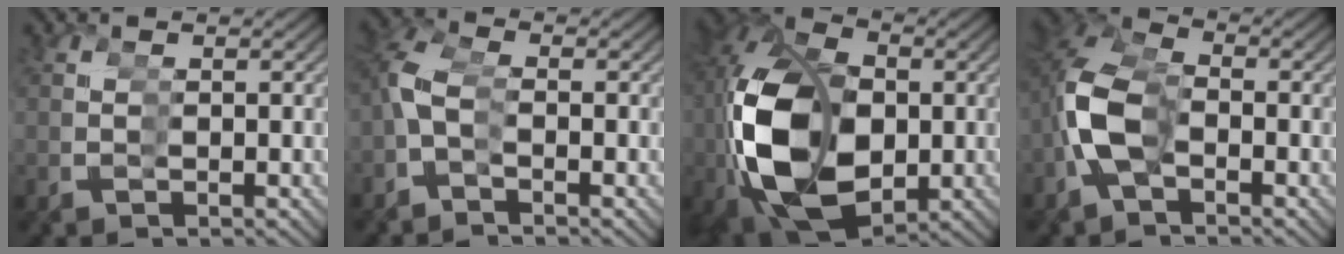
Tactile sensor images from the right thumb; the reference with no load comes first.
{"total": 2.9, "force": [-2.0, 2.1, -0.2], "torque": [-0.061, -0.023, -0.029]}
{"total": 17.5, "force": [-2.1, 12.3, 12.2], "torque": [-0.281, -0.051, -0.006]}
{"total": 8.3, "force": [-2.0, 7.5, 3.1], "torque": [-0.136, -0.035, -0.022]}